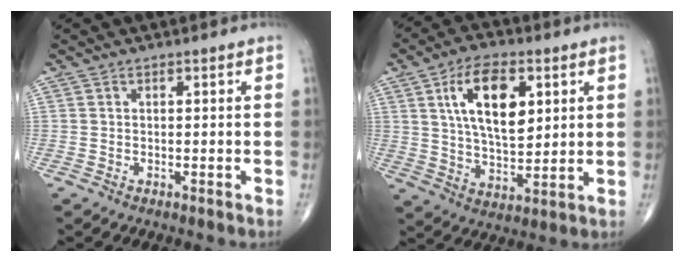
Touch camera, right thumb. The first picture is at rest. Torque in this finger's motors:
{"motor_torque": [0.33, 3.25, 0.47, -0.26, 0.37]}